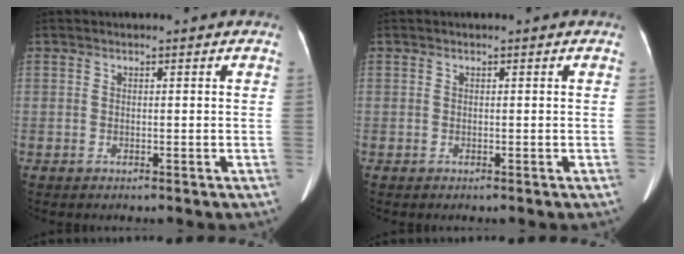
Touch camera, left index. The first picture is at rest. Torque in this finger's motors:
{"motor_torque": [0.01, 0.06, 0.00, 0.00]}